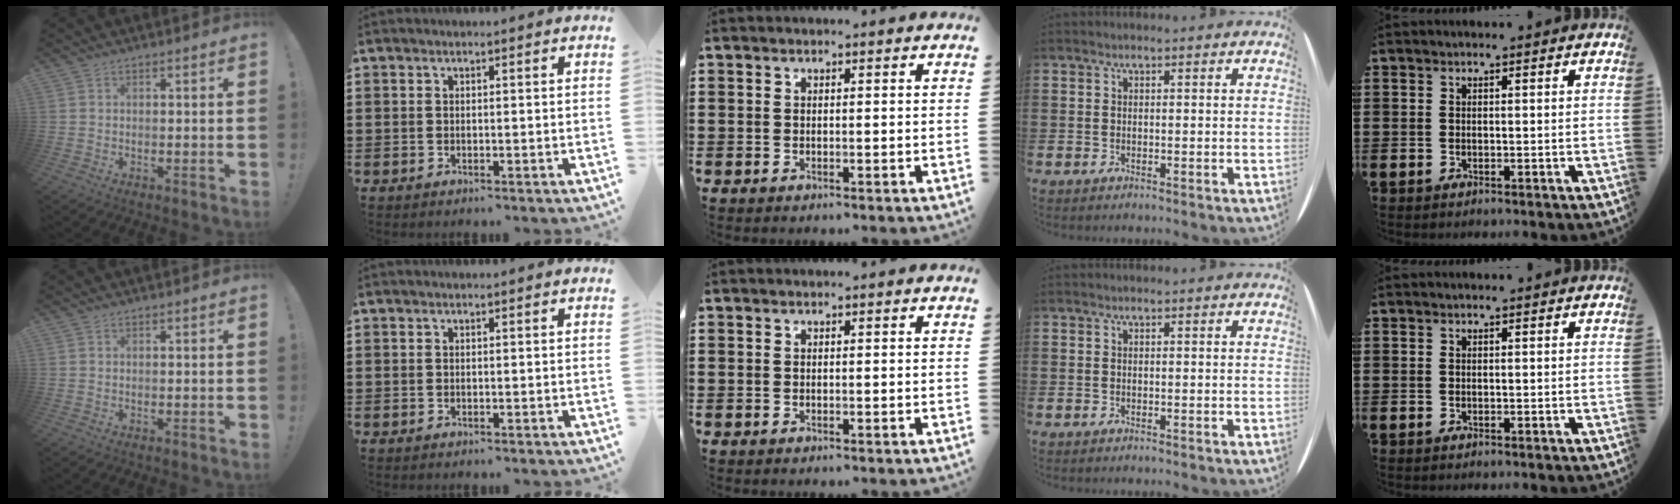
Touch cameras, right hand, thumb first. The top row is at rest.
{}